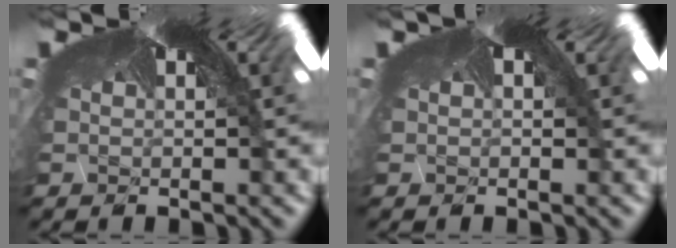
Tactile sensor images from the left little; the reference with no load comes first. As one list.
[{"total": 0.0}]